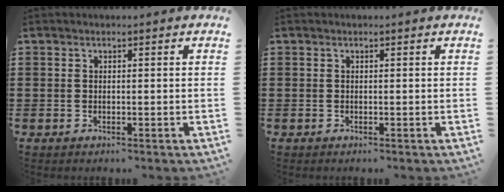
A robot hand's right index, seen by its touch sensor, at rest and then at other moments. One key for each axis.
{"total": 0.0}